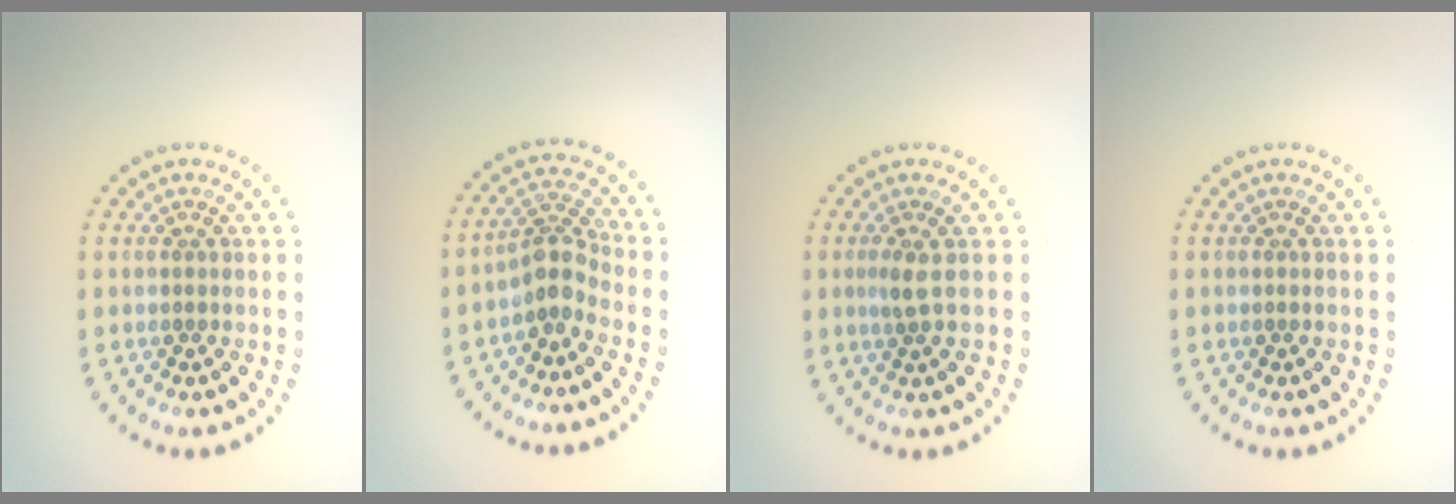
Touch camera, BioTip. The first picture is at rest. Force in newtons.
{"total": 2.7, "press": 2.0, "slide": 1.8}
{"total": 1.5, "press": 1.1, "slide": 1.0}
{"total": 0.0}